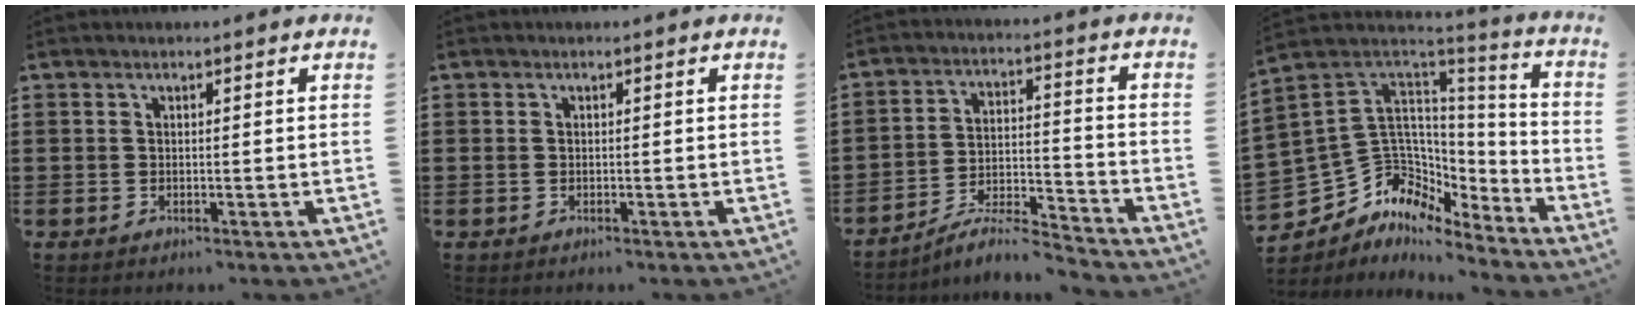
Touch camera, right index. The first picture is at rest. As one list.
[{"total": 0.0}, {"total": 6.6, "force": [-6.0, 0.6, 2.5], "torque": [-0.050, -0.002, -0.118]}, {"total": 9.8, "force": [-3.5, 8.5, 3.3], "torque": [-0.109, -0.023, -0.063]}]